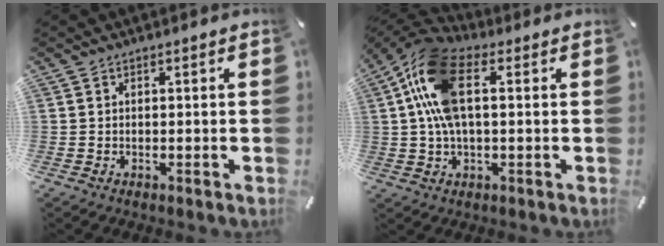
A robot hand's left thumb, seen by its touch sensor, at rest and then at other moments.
{"total": 15.0, "force": [2.9, 8.1, 12.3], "torque": [-0.270, 0.000, 0.052]}